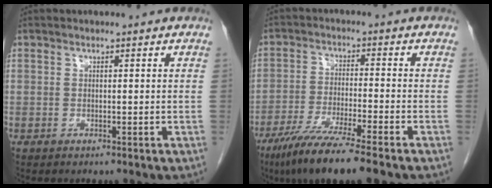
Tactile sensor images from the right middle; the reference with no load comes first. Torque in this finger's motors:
{"motor_torque": [1.11, -1.03, 0.22, 0.09]}